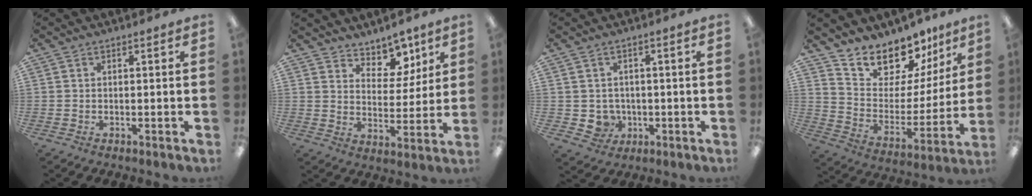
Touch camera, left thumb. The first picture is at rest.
{"total": 8.8, "force": [7.2, 4.7, 1.9], "torque": [-0.024, -0.055, 0.132]}
{"total": 4.2, "force": [-0.4, 4.0, 1.2], "torque": [-0.026, 0.004, -0.005]}
{"total": 14.3, "force": [12.9, 6.0, 1.9], "torque": [-0.049, -0.125, 0.235]}